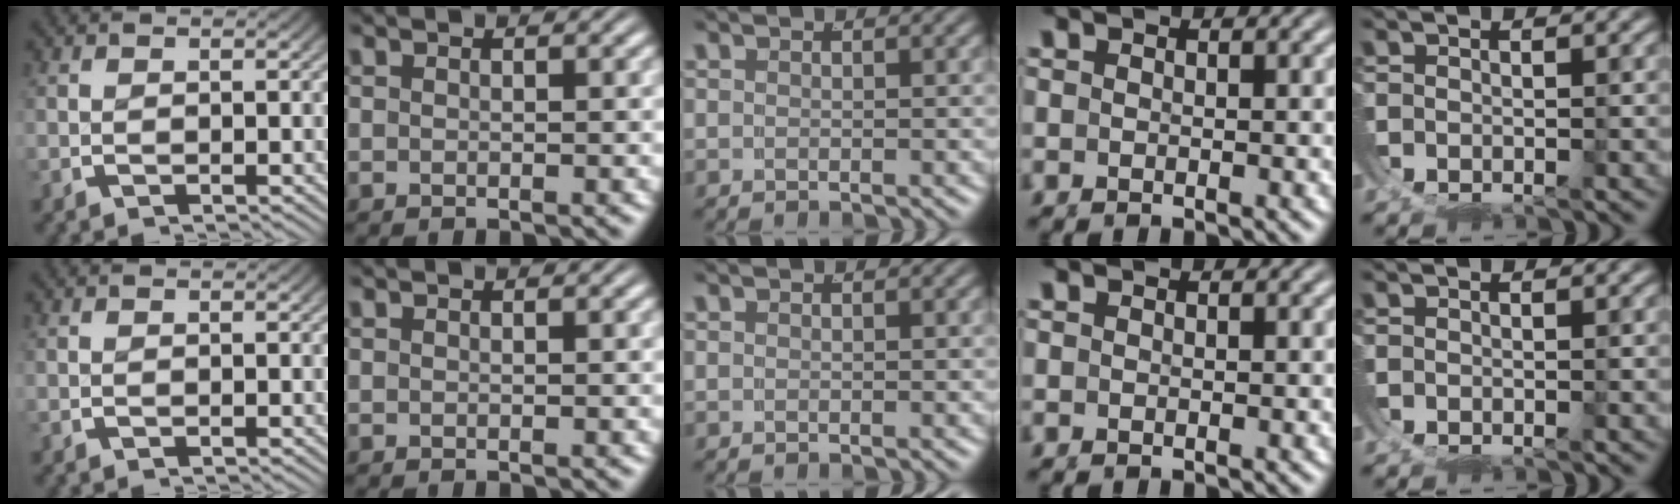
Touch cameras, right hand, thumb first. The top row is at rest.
{}